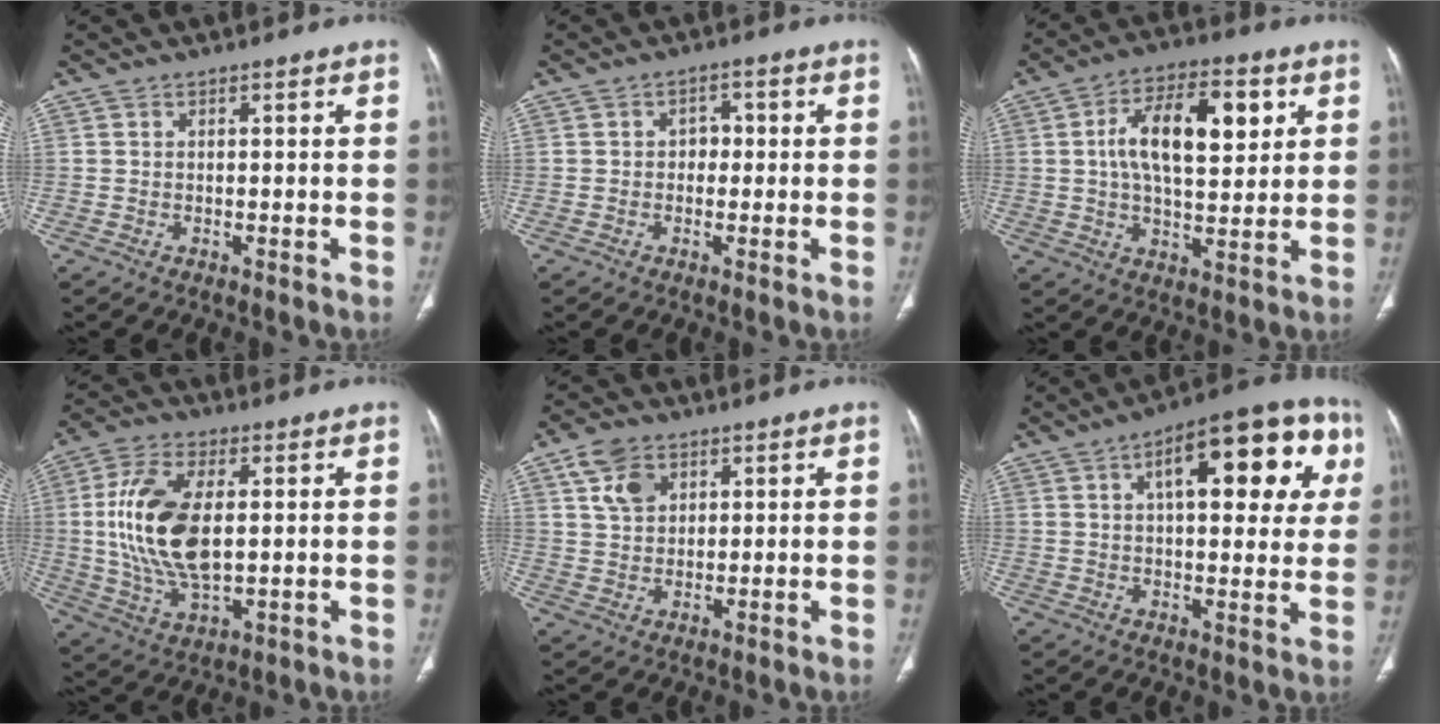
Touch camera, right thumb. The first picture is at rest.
{"total": 2.8, "force": [0.0, 2.2, 1.7], "torque": [-0.008, 0.009, -0.006]}
{"total": 15.2, "force": [3.9, 7.2, 12.8], "torque": [-0.192, 0.002, 0.061]}
{"total": 16.3, "force": [1.7, 8.3, 13.9], "torque": [-0.281, -0.008, 0.038]}
{"total": 6.9, "force": [3.2, 4.7, 3.8], "torque": [-0.052, -0.011, 0.063]}
{"total": 20.8, "force": [7.1, 8.6, 17.6], "torque": [-0.199, 0.013, 0.090]}